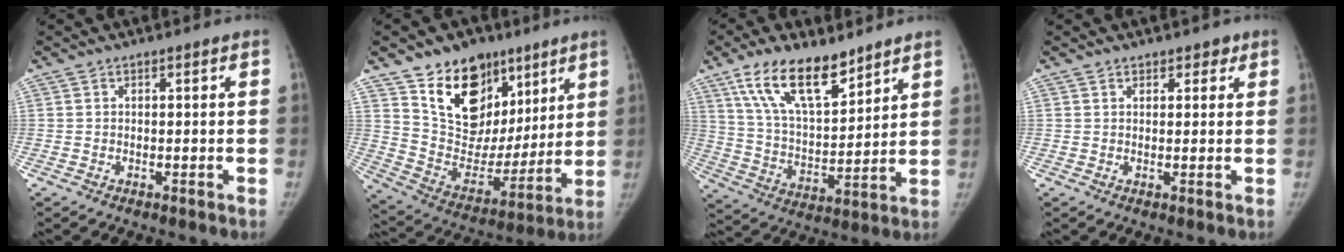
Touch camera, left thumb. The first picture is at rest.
{"total": 20.6, "force": [12.0, 13.9, 9.2], "torque": [-0.090, -0.053, 0.213]}
{"total": 16.2, "force": [10.7, 6.7, 10.1], "torque": [-0.147, -0.054, 0.205]}
{"total": 2.3, "force": [1.6, 1.5, 0.7], "torque": [0.015, -0.007, 0.017]}